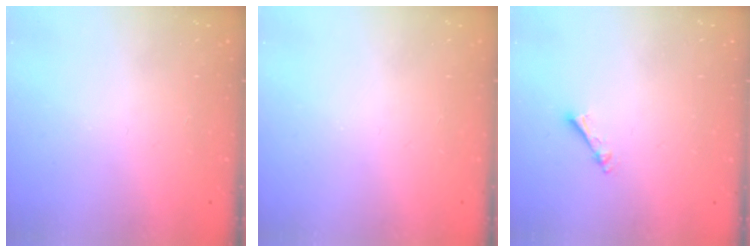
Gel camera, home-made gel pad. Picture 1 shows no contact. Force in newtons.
{"total": 0.0}
{"total": 2.5, "press": 2.5, "slide": 0.4}